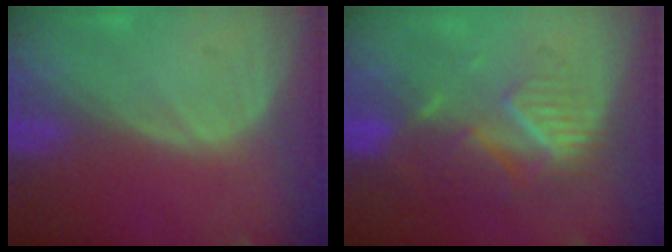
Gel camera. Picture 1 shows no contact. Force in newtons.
{"total": 9.0, "press": 7.9, "slide": 4.4}